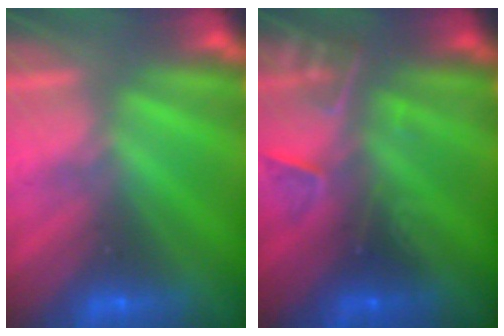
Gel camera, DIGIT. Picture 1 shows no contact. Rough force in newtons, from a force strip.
{"total": 2.3}